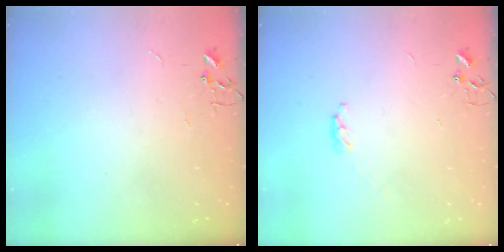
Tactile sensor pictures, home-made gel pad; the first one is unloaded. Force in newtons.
{"total": 3.2, "press": 3.2, "slide": 0.5}